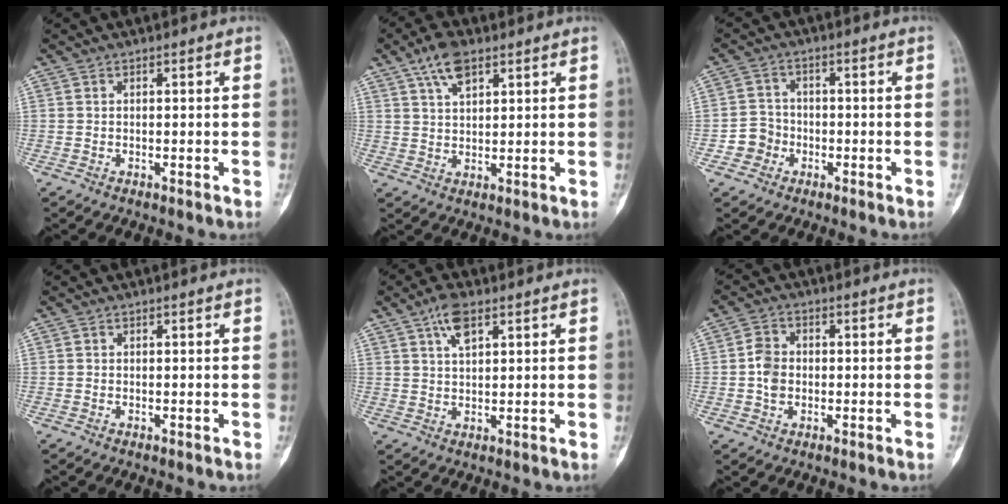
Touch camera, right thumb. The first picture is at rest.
{"total": 6.4, "force": [3.8, 3.1, 4.2], "torque": [-0.066, -0.008, 0.068]}
{"total": 4.4, "force": [-1.7, 4.0, 0.6], "torque": [0.013, 0.019, -0.037]}
{"total": 0.0}
{"total": 4.8, "force": [2.5, 2.0, 3.6], "torque": [-0.064, -0.004, 0.046]}
{"total": 4.5, "force": [-0.5, 3.6, 2.6], "torque": [-0.038, 0.008, -0.014]}